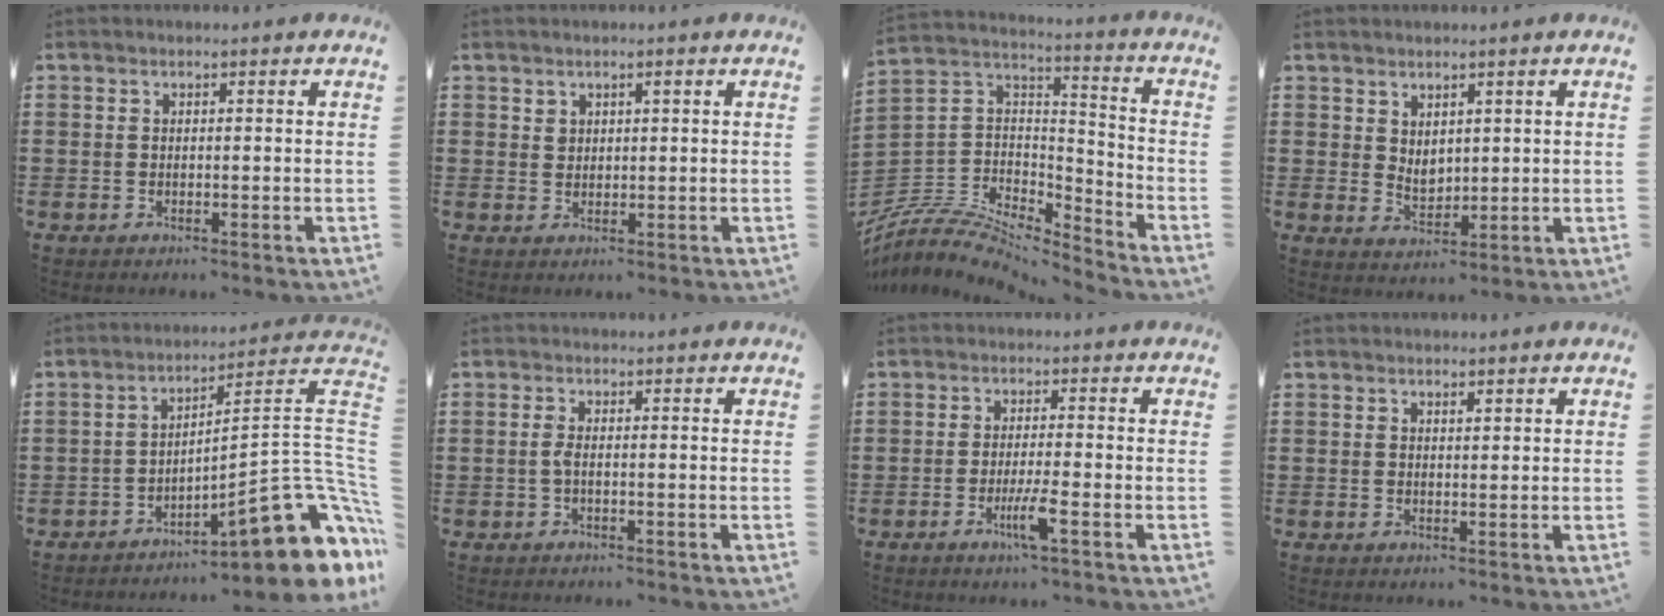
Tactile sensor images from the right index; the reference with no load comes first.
{"total": 1.3, "force": [0.7, 0.9, 0.7], "torque": [-0.016, 0.004, 0.014]}
{"total": 7.7, "force": [-6.8, 2.7, 2.5], "torque": [-0.068, 0.003, -0.138]}
{"total": 2.7, "force": [1.8, 1.7, 1.1], "torque": [-0.018, -0.002, 0.033]}
{"total": 13.5, "force": [-5.6, 3.2, 11.9], "torque": [-0.144, -0.015, -0.096]}
{"total": 1.7, "force": [-0.4, 0.2, 1.6], "torque": [-0.040, -0.002, -0.011]}
{"total": 4.5, "force": [-2.1, 0.0, 3.9], "torque": [-0.078, -0.016, -0.040]}
{"total": 0.8, "force": [0.8, 0.3, 0.2], "torque": [-0.006, 0.001, 0.015]}